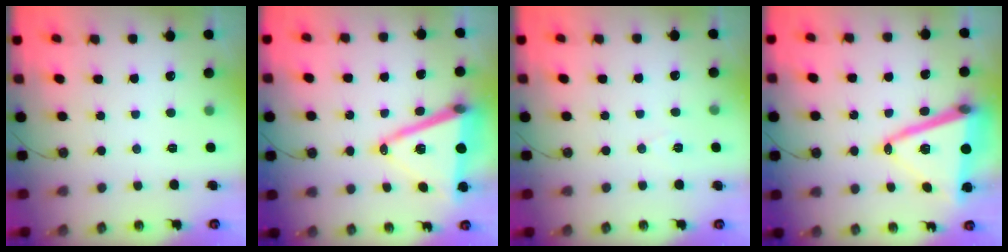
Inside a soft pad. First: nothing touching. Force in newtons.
{"total": 17.0, "press": 16.6, "slide": 3.7}
{"total": 5.7, "press": 3.6, "slide": 4.4}
{"total": 17.2, "press": 16.8, "slide": 3.8}